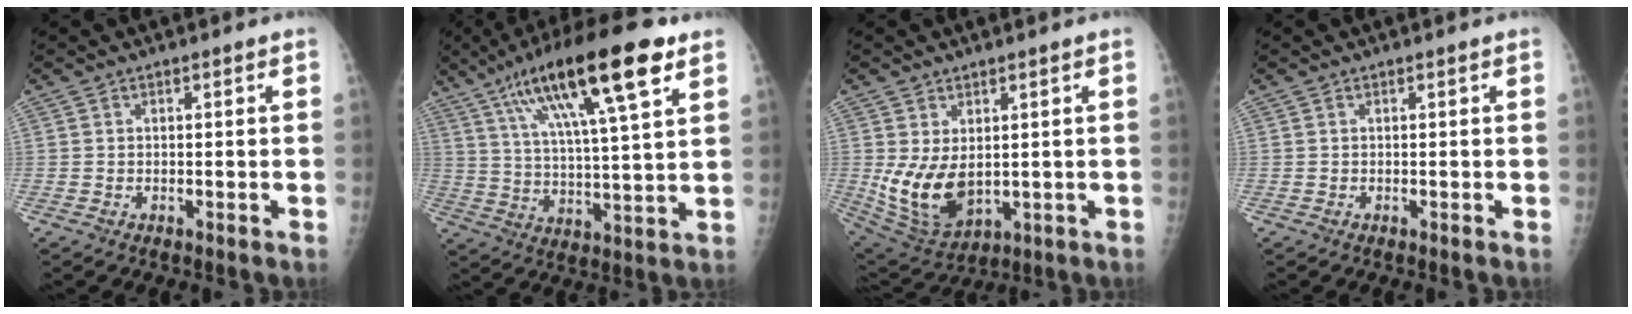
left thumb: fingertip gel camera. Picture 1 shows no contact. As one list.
[{"total": 21.1, "force": [11.1, 4.5, 17.4], "torque": [-0.290, -0.012, 0.188]}, {"total": 10.6, "force": [0.2, 6.6, 8.3], "torque": [-0.146, -0.019, 0.030]}, {"total": 0.0}]